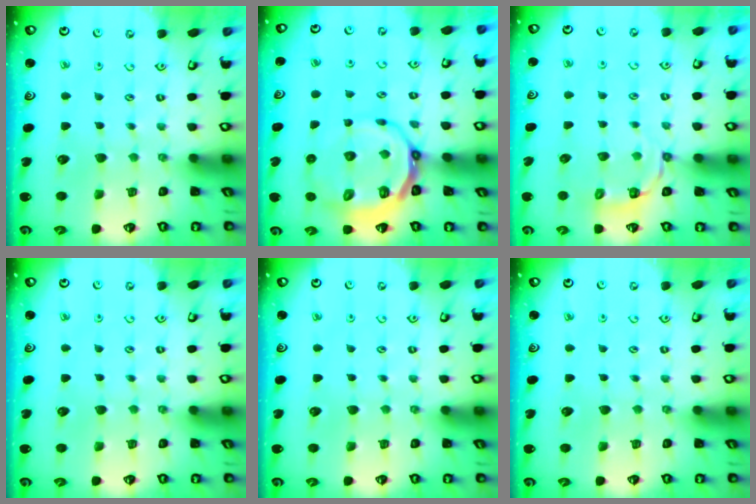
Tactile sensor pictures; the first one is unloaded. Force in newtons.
{"total": 13.5, "press": 13.0, "slide": 3.7}
{"total": 4.1, "press": 3.6, "slide": 1.9}
{"total": 0.0}
{"total": 0.0}
{"total": 0.0}